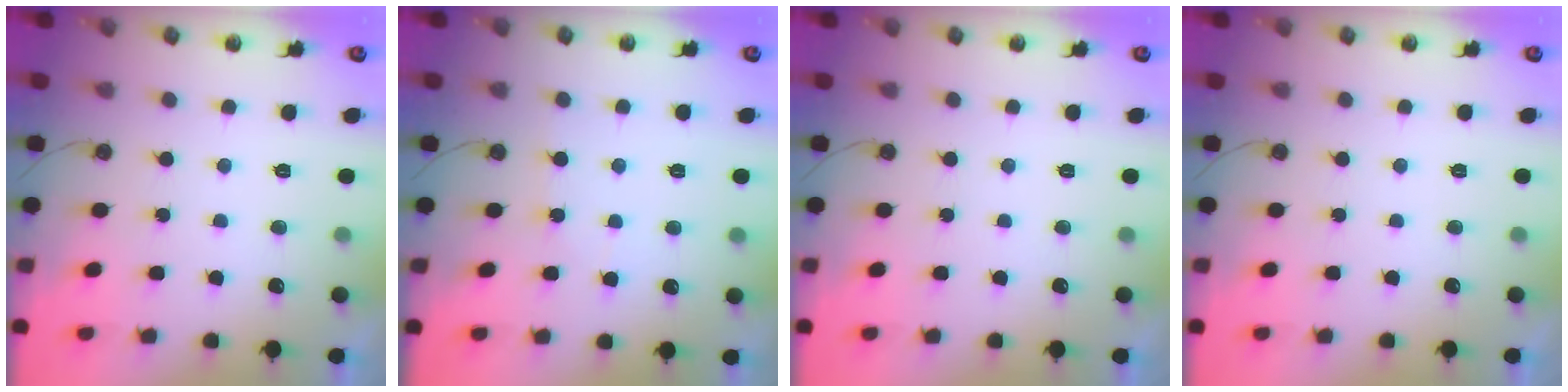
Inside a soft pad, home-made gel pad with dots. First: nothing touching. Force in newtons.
{"total": 3.2, "press": 3.1, "slide": 0.4}
{"total": 0.0}
{"total": 0.0}